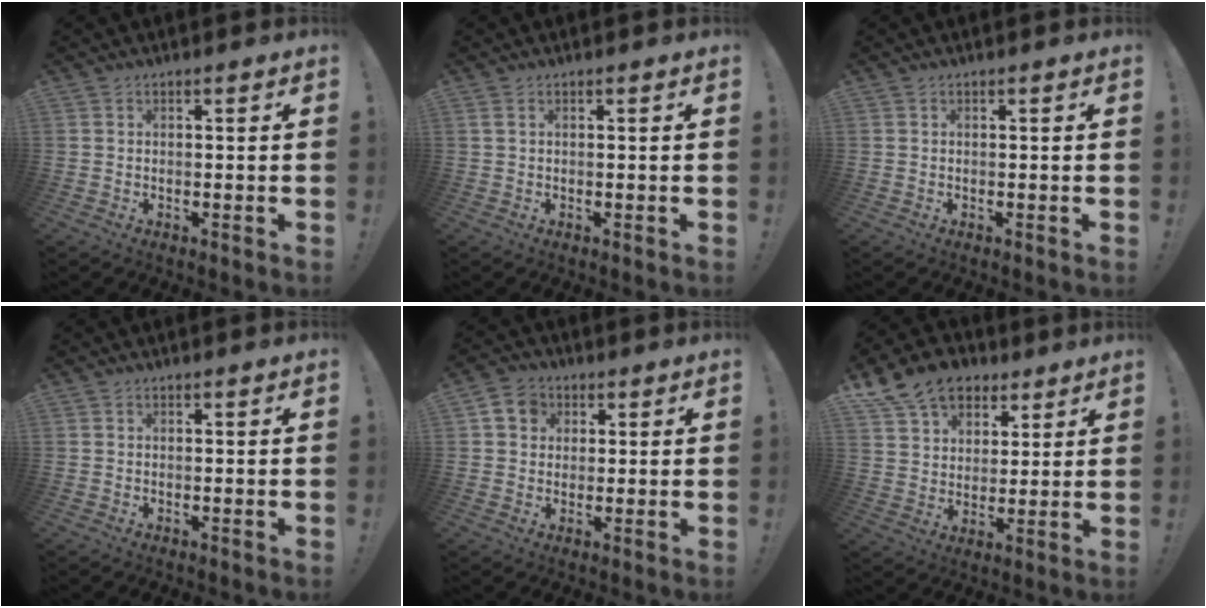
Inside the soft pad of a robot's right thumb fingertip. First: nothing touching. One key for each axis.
{"total": 0.9, "fx": 0.4, "fy": 0.2, "fz": 0.8, "tx": -0.025, "ty": 0.004, "tz": 0.008}
{"total": 0.0}
{"total": 0.0}
{"total": 7.0, "fx": 2.3, "fy": 5.9, "fz": 3.0, "tx": -0.051, "ty": 0.007, "tz": 0.047}
{"total": 14.5, "fx": 8.7, "fy": 10.4, "fz": 5.2, "tx": -0.095, "ty": -0.045, "tz": 0.171}